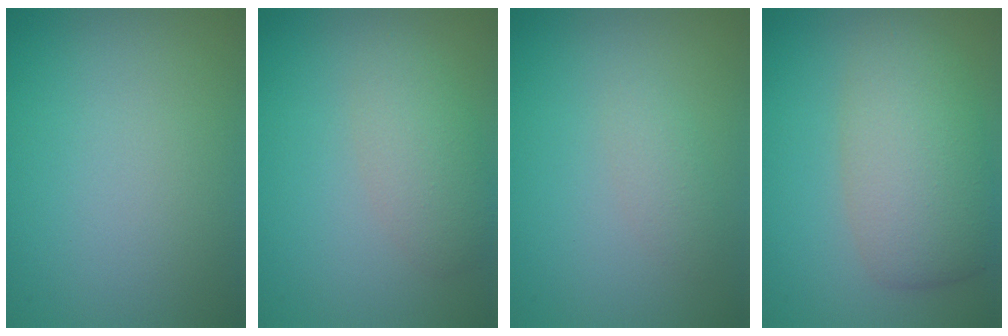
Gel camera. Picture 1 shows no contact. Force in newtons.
{"total": 2.8, "press": 2.8, "slide": 0.1}
{"total": 1.3, "press": 1.3, "slide": 0.0}
{"total": 6.0, "press": 6.0, "slide": 0.4}